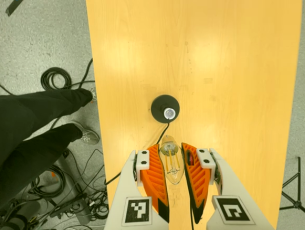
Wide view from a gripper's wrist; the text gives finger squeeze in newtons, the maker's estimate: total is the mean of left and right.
{"total": 22.1, "left": 25.4, "right": 18.8}